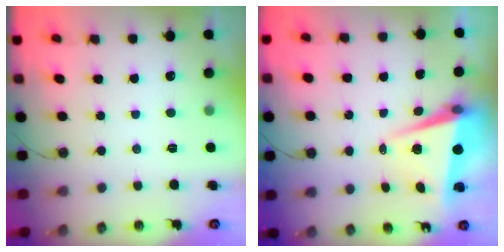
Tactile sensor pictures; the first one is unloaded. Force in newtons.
{"total": 6.5, "press": 6.4, "slide": 0.8}